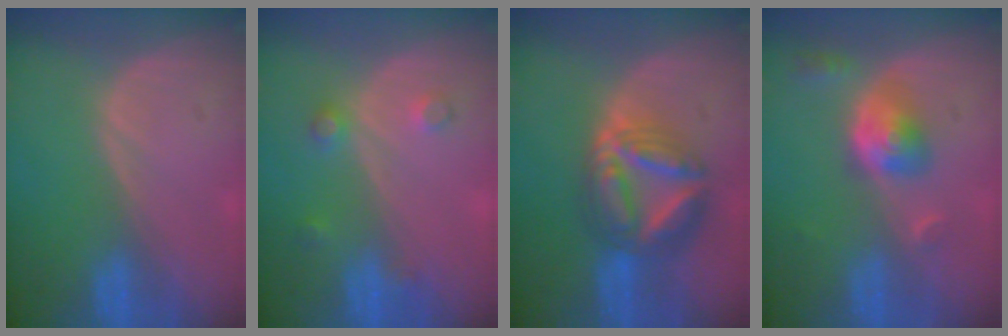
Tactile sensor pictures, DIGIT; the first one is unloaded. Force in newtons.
{"total": 2.6, "press": 2.6, "slide": 0.3}
{"total": 8.9, "press": 8.8, "slide": 0.9}
{"total": 5.2, "press": 4.8, "slide": 2.1}